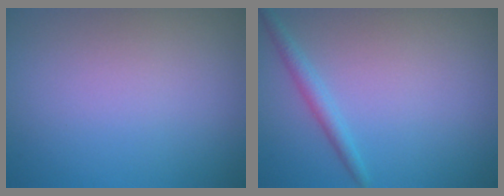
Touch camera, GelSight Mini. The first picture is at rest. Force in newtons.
{"total": 1.7, "press": 1.7, "slide": 0.1}